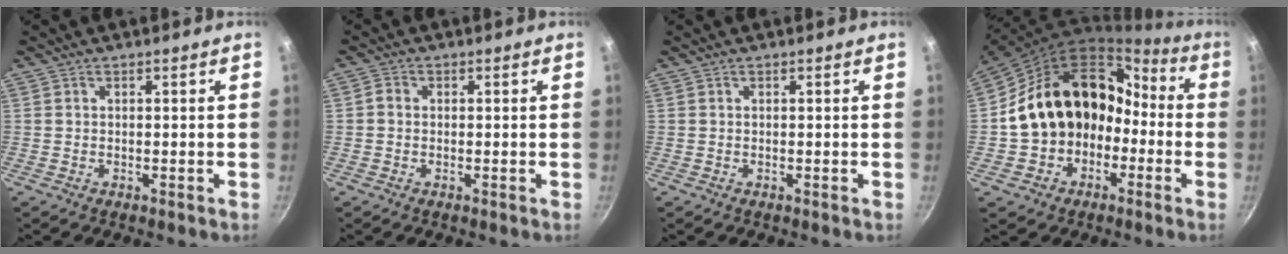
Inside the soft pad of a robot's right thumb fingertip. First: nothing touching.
{"total": 1.6, "force": [0.0, 1.4, 0.8], "torque": [-0.017, 0.008, -0.004]}
{"total": 0.0}
{"total": 19.5, "force": [-3.0, 15.8, 10.9], "torque": [-0.150, 0.084, -0.034]}